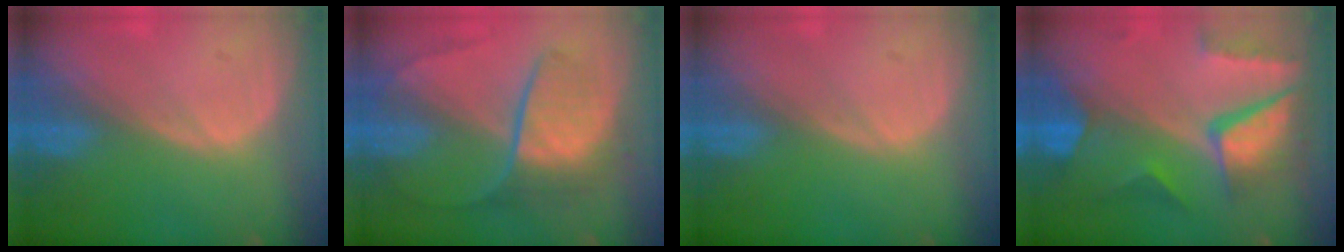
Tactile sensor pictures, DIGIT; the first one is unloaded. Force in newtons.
{"total": 7.8, "press": 7.5, "slide": 2.4}
{"total": 0.0}
{"total": 10.4, "press": 8.6, "slide": 5.8}